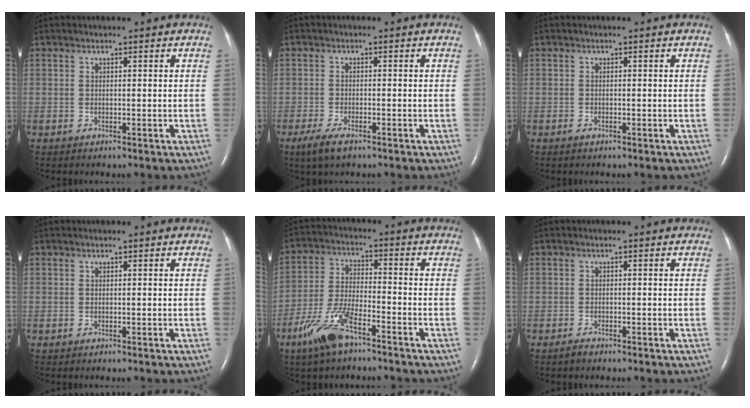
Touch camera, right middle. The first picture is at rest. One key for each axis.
{"total": 3.9, "fx": -2.6, "fy": 1.1, "fz": 2.8, "tx": -0.067, "ty": -0.008, "tz": -0.046}
{"total": 0.5, "fx": -0.4, "fy": 0.2, "fz": 0.3, "tx": -0.008, "ty": -0.001, "tz": -0.005}
{"total": 0.0}
{"total": 9.3, "fx": -6.2, "fy": 2.4, "fz": 6.5, "tx": -0.146, "ty": -0.008, "tz": -0.121}
{"total": 1.0, "fx": -0.9, "fy": 0.3, "fz": 0.4, "tx": -0.013, "ty": -0.002, "tz": -0.016}